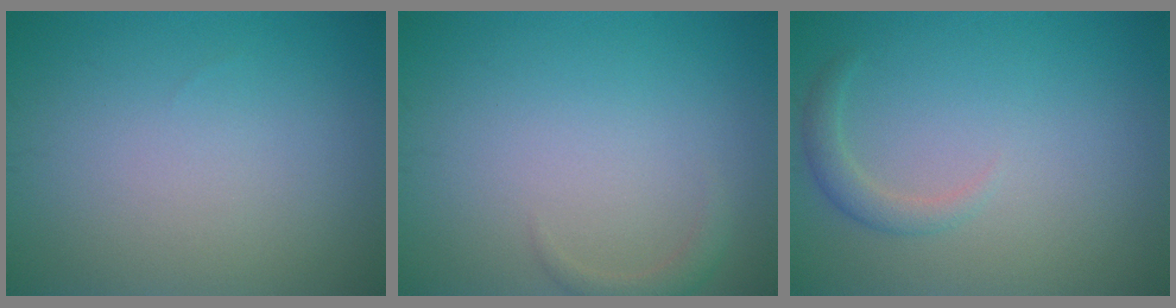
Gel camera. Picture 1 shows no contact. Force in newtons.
{"total": 1.2, "press": 1.2, "slide": 0.1}
{"total": 1.5, "press": 1.5, "slide": 0.1}